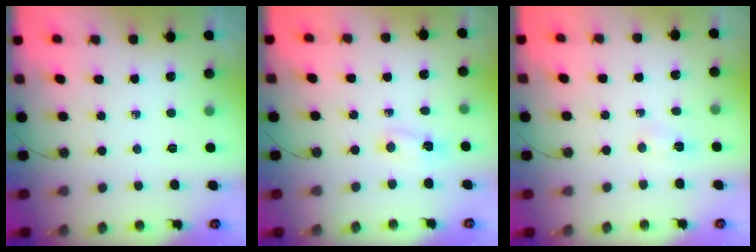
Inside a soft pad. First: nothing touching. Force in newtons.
{"total": 2.9, "press": 2.8, "slide": 0.7}
{"total": 2.5, "press": 2.5, "slide": 0.3}